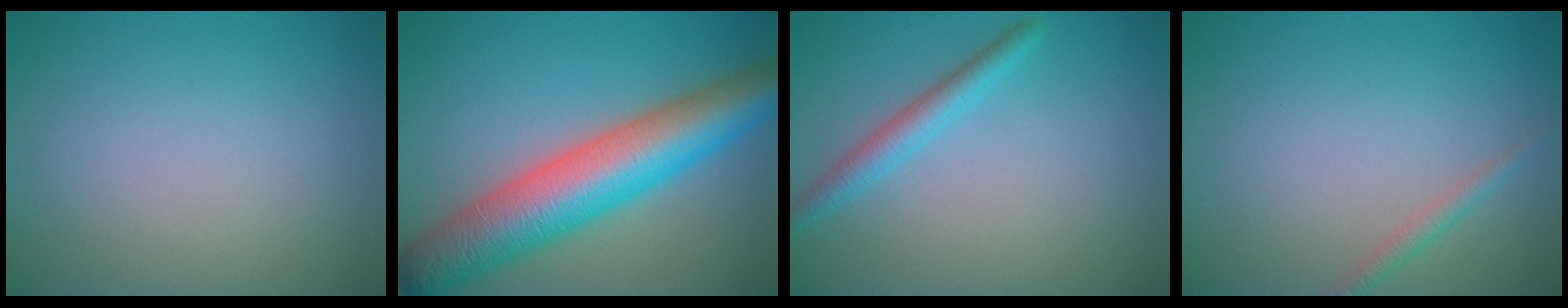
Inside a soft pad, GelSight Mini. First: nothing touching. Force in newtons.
{"total": 10.5, "press": 10.4, "slide": 0.2}
{"total": 2.4, "press": 2.4, "slide": 0.1}
{"total": 1.2, "press": 1.2, "slide": 0.0}